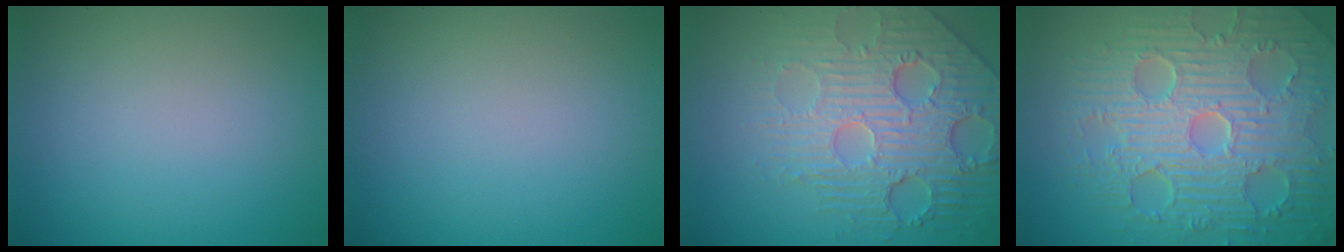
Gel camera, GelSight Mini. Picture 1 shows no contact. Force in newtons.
{"total": 0.0}
{"total": 7.3, "press": 5.4, "slide": 5.0}
{"total": 10.3, "press": 7.0, "slide": 7.6}